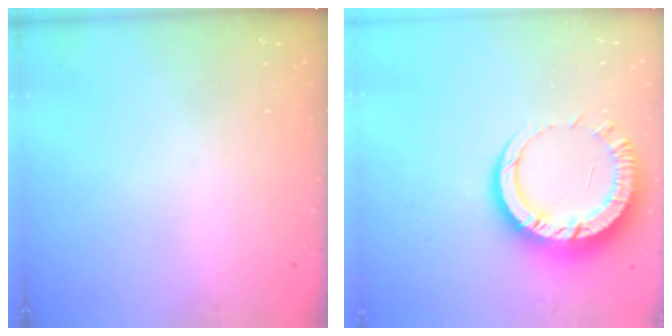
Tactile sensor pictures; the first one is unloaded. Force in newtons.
{"total": 15.0, "press": 15.0, "slide": 1.4}